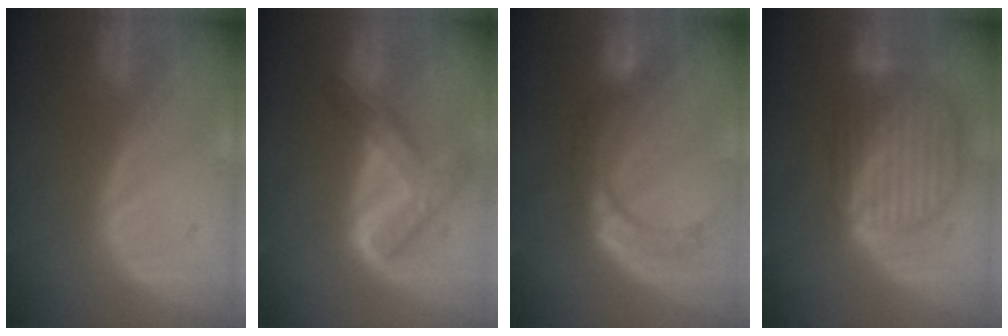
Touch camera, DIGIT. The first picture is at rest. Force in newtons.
{"total": 7.8, "press": 6.6, "slide": 4.2}
{"total": 8.5, "press": 7.2, "slide": 4.6}
{"total": 9.7, "press": 8.2, "slide": 5.2}